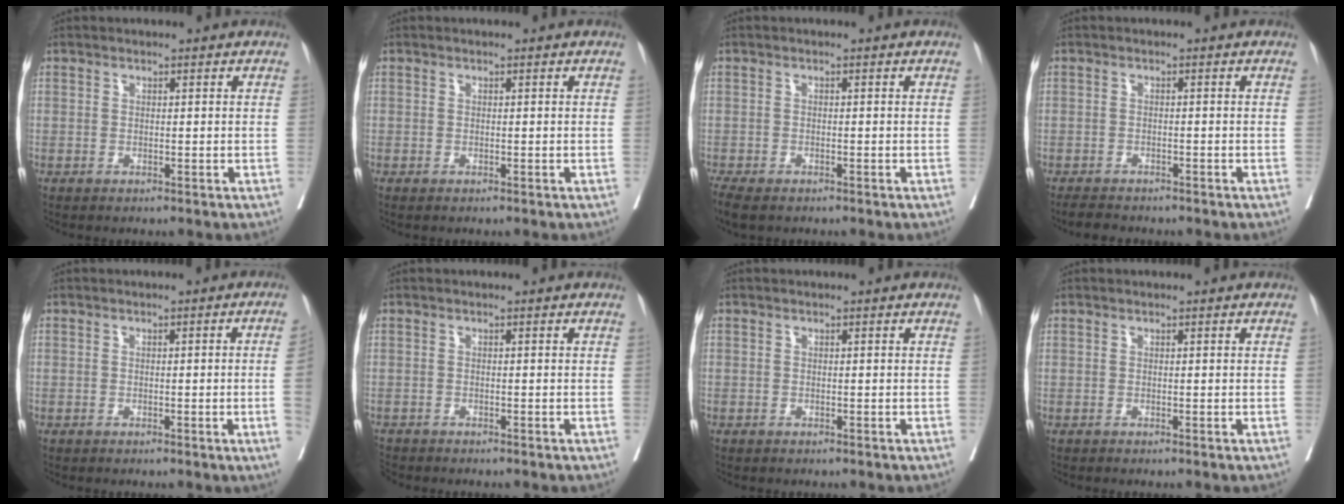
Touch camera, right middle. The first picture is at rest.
{"total": 0.0}
{"total": 6.3, "force": [-4.8, 2.3, 3.3], "torque": [-0.068, -0.017, -0.076]}
{"total": 3.4, "force": [-3.1, 1.1, 0.9], "torque": [-0.018, -0.009, -0.048]}
{"total": 3.1, "force": [-0.6, -0.6, 3.0], "torque": [-0.040, 0.001, -0.006]}
{"total": 3.0, "force": [-2.9, 0.7, 0.4], "torque": [-0.009, -0.009, -0.051]}
{"total": 0.5, "force": [-0.4, 0.4, 0.0], "torque": [-0.008, 0.002, -0.007]}
{"total": 0.0}